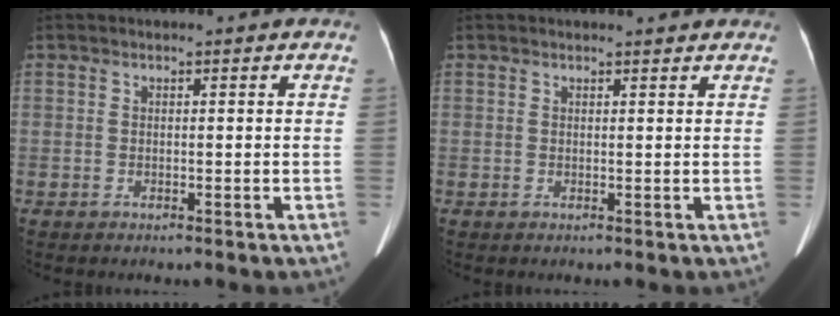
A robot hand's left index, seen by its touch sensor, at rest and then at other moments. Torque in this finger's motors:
{"motor_torque": [0.11, 0.17, -0.05, -0.01]}